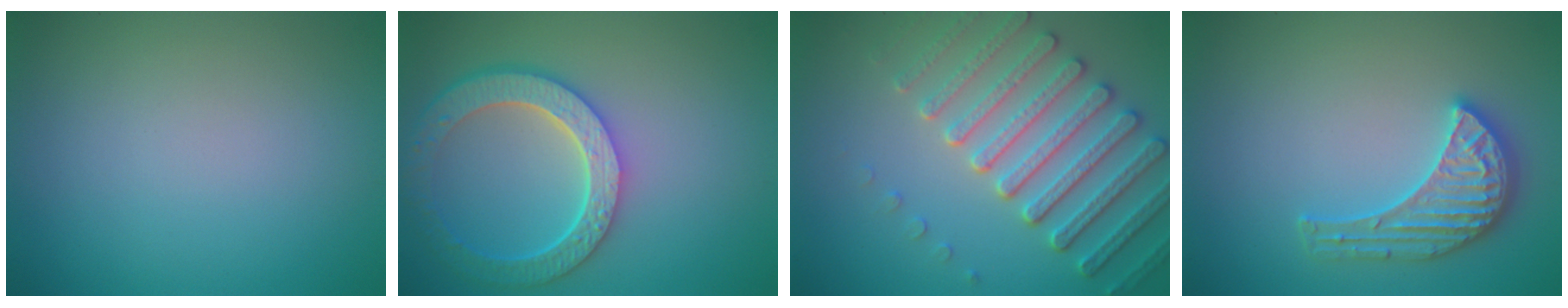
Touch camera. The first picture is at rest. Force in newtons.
{"total": 6.5, "press": 5.1, "slide": 4.1}
{"total": 5.6, "press": 5.1, "slide": 2.2}
{"total": 3.7, "press": 3.7, "slide": 0.3}